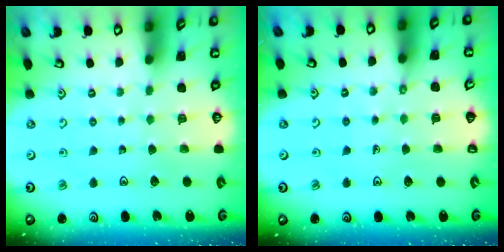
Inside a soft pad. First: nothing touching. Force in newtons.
{"total": 2.7, "press": 2.7, "slide": 0.5}